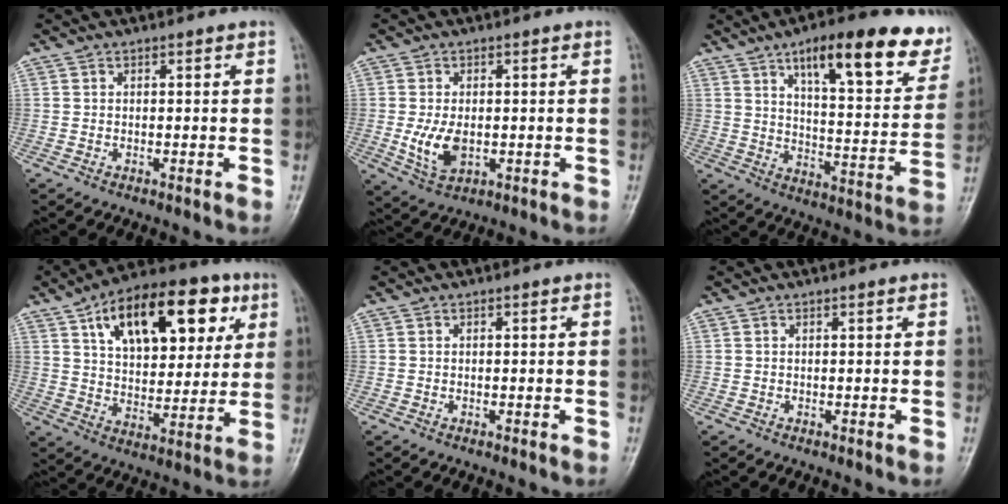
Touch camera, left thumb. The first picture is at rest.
{"total": 6.4, "force": [-1.0, 3.9, 5.0], "torque": [-0.092, -0.007, -0.008]}
{"total": 20.8, "force": [12.4, 6.8, 15.3], "torque": [-0.167, -0.043, 0.178]}
{"total": 22.3, "force": [9.5, 11.7, 16.4], "torque": [-0.207, -0.007, 0.151]}
{"total": 0.0}
{"total": 0.0}